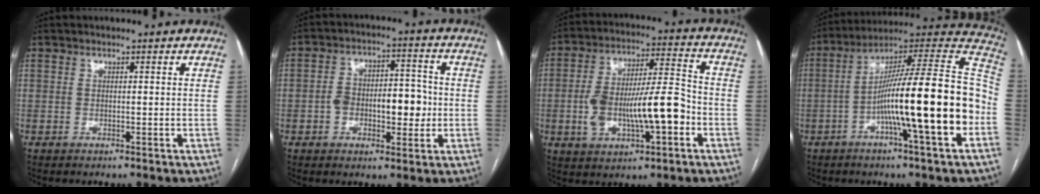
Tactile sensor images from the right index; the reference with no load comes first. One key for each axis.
{"total": 9.8, "fx": -1.4, "fy": 4.9, "fz": 8.4, "tx": -0.130, "ty": 0.028, "tz": -0.017}
{"total": 14.8, "fx": -3.5, "fy": 4.2, "fz": 13.8, "tx": -0.252, "ty": 0.024, "tz": -0.051}
{"total": 23.0, "fx": -5.7, "fy": 0.6, "fz": 22.3, "tx": -0.312, "ty": 0.014, "tz": -0.098}